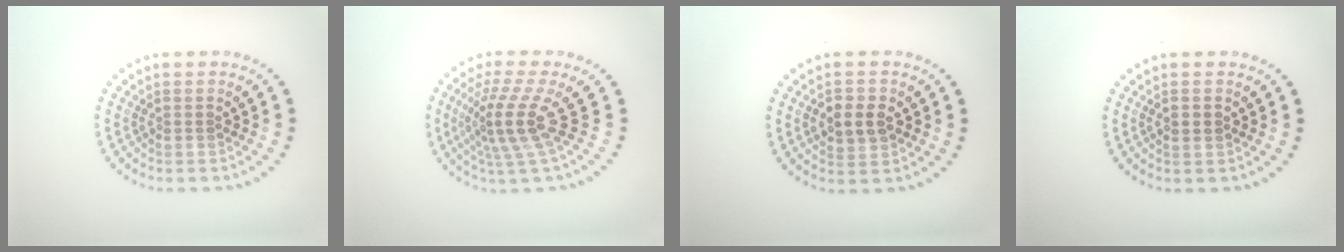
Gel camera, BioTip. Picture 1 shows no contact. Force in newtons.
{"total": 4.4, "press": 3.0, "slide": 3.2}
{"total": 2.9, "press": 2.8, "slide": 0.2}
{"total": 1.6, "press": 1.6, "slide": 0.1}